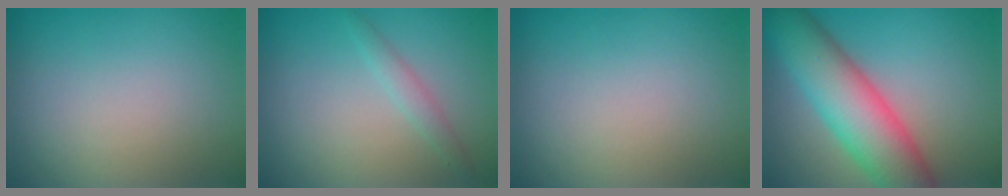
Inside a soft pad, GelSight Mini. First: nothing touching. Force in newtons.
{"total": 1.4, "press": 1.4, "slide": 0.0}
{"total": 0.0}
{"total": 9.5, "press": 9.5, "slide": 0.3}